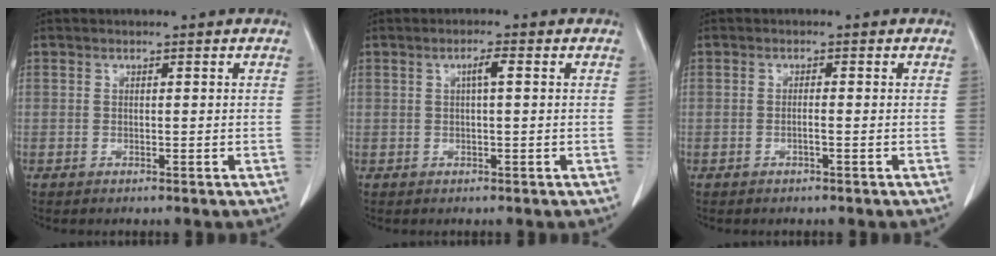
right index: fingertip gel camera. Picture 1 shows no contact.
{"total": 1.9, "force": [0.4, 0.1, 1.9], "torque": [-0.033, 0.005, 0.006]}
{"total": 1.1, "force": [-0.3, 0.0, 1.0], "torque": [-0.020, 0.000, -0.006]}